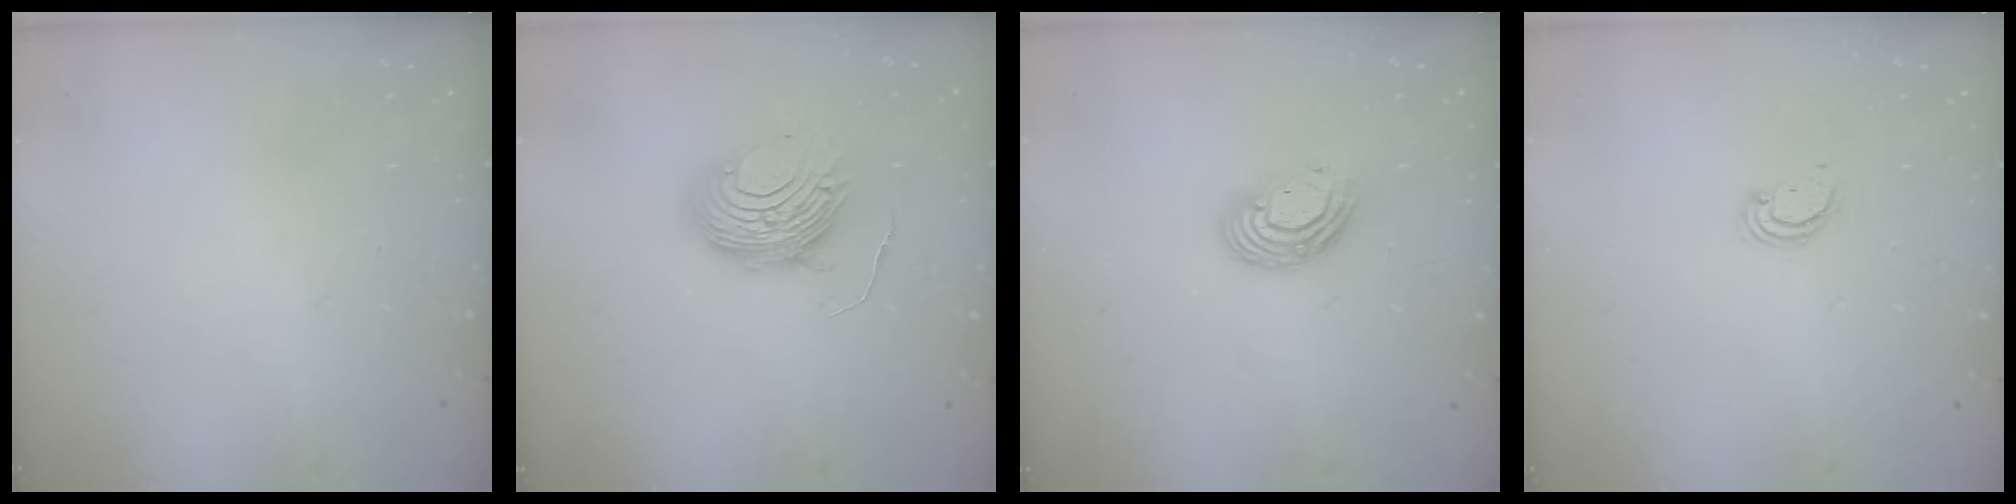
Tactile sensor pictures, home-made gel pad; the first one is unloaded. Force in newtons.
{"total": 10.9, "press": 10.8, "slide": 1.1}
{"total": 9.8, "press": 9.8, "slide": 0.6}
{"total": 2.4, "press": 2.4, "slide": 0.2}